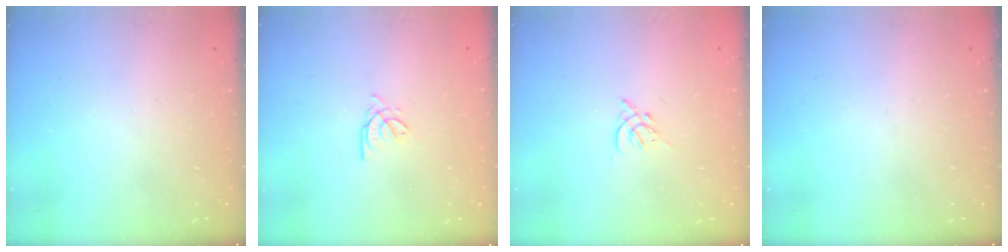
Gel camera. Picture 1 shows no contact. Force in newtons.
{"total": 2.4, "press": 2.4, "slide": 0.1}
{"total": 2.7, "press": 2.6, "slide": 0.7}
{"total": 0.0}